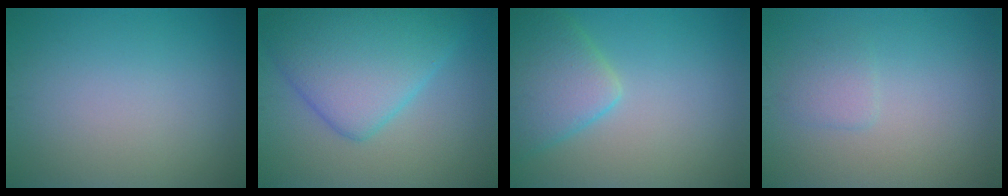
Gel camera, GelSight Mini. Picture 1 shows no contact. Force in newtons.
{"total": 8.3, "press": 8.3, "slide": 0.2}
{"total": 5.3, "press": 5.3, "slide": 0.2}
{"total": 1.4, "press": 1.3, "slide": 0.3}